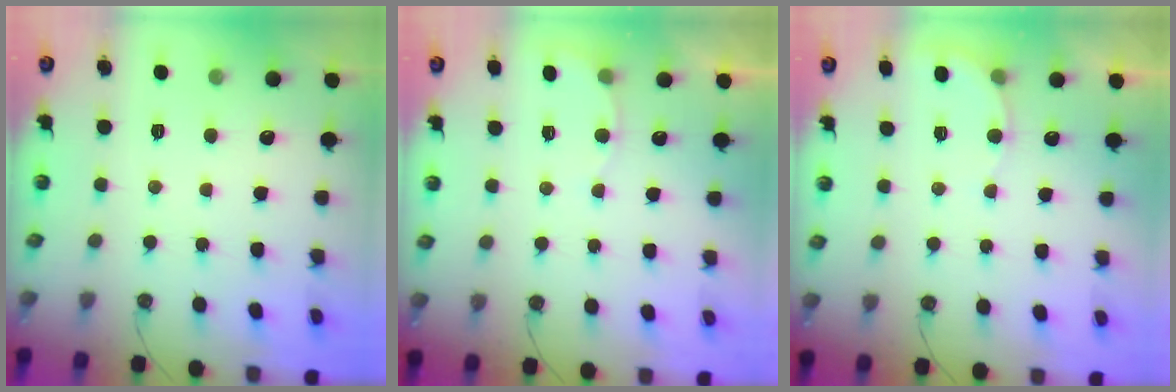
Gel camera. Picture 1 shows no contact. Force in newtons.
{"total": 5.0, "press": 4.7, "slide": 1.4}
{"total": 4.5, "press": 4.3, "slide": 1.0}